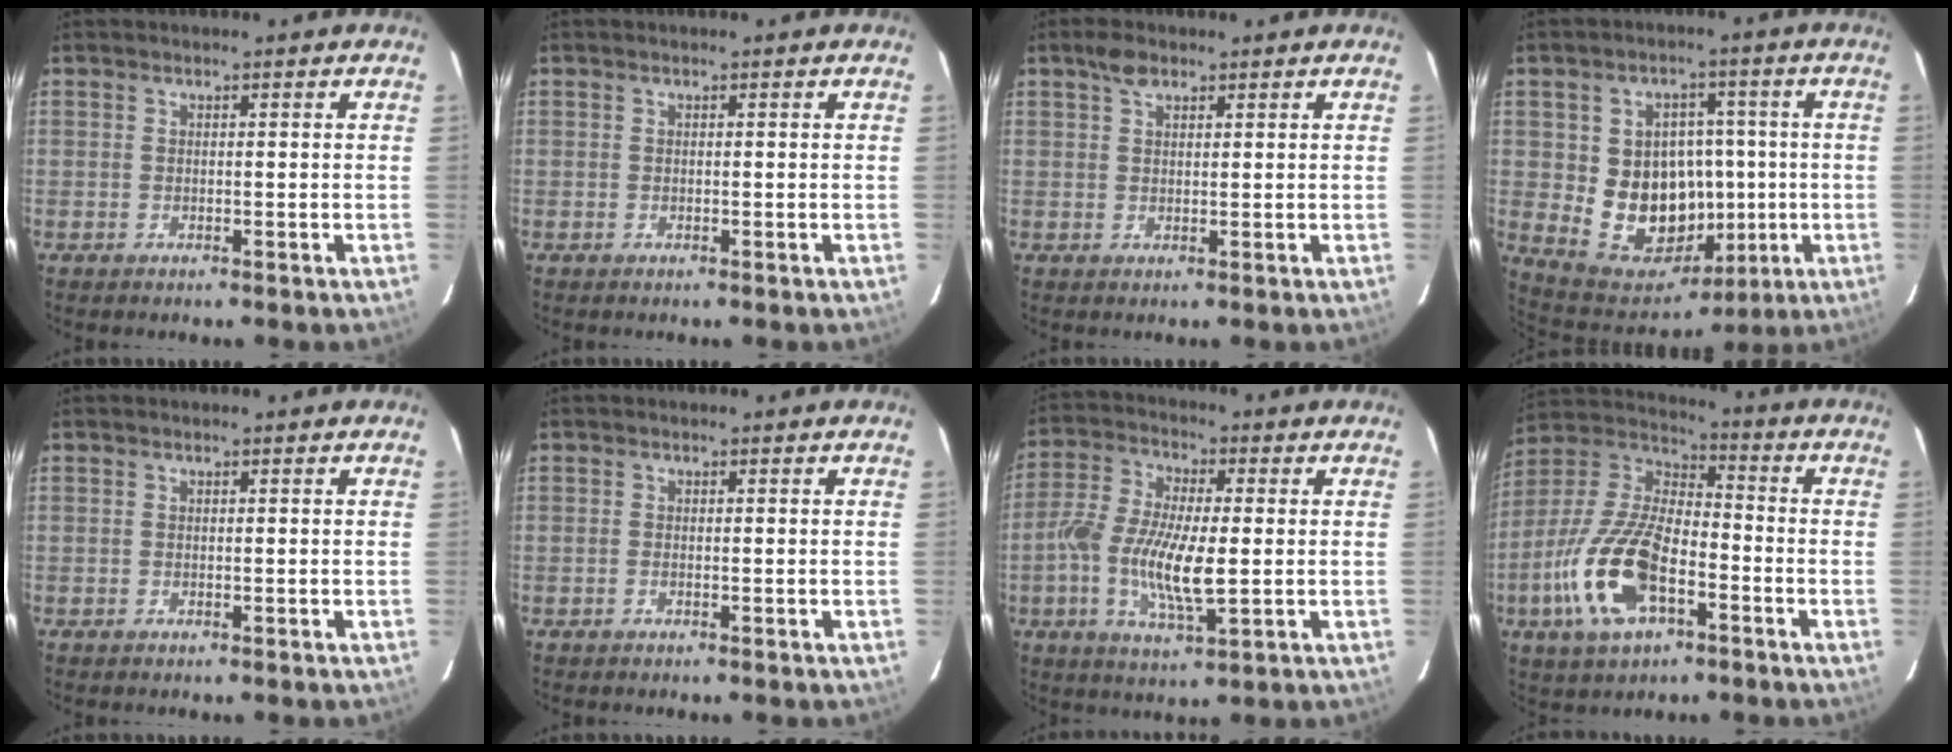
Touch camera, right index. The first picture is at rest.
{"total": 0.0}
{"total": 3.0, "force": [2.0, 1.5, 1.7], "torque": [-0.030, 0.010, 0.037]}
{"total": 15.2, "force": [-1.0, 13.1, 7.5], "torque": [-0.161, 0.016, 0.011]}
{"total": 0.0}
{"total": 0.0}
{"total": 12.2, "force": [-1.7, 4.1, 11.3], "torque": [-0.235, -0.002, -0.037]}
{"total": 18.0, "force": [-7.0, 8.4, 14.3], "torque": [-0.310, -0.005, -0.133]}